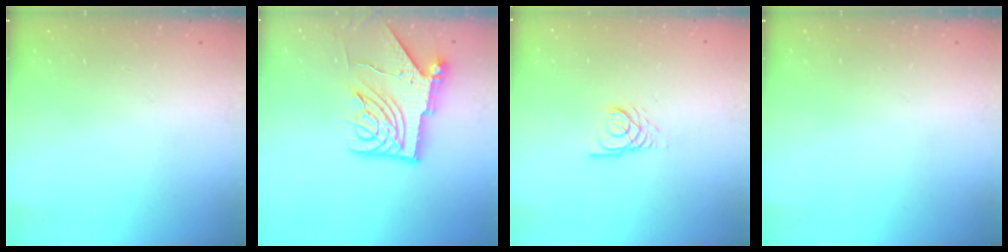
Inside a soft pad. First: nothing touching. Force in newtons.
{"total": 13.5, "press": 13.4, "slide": 1.6}
{"total": 3.0, "press": 2.9, "slide": 0.3}
{"total": 0.0}